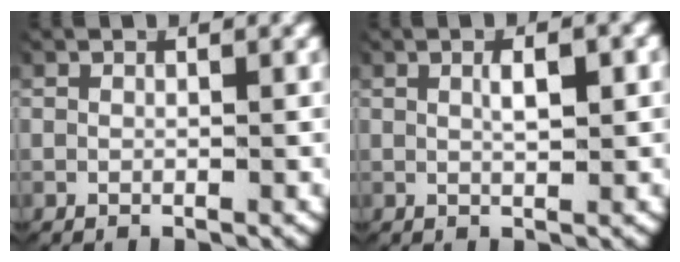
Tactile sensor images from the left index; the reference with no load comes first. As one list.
[{"total": 2.2, "force": [0.4, 0.6, 2.1], "torque": [-0.028, -0.001, 0.010]}]